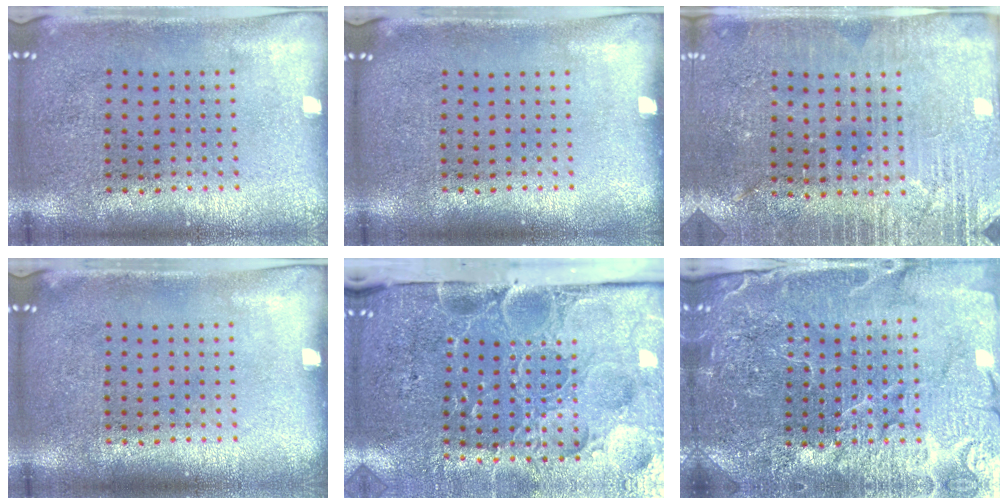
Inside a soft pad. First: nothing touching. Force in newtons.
{"total": 0.0}
{"total": 2.8, "press": 2.8, "slide": 0.5}
{"total": 0.0}
{"total": 5.1, "press": 4.1, "slide": 3.0}
{"total": 5.4, "press": 4.9, "slide": 2.1}